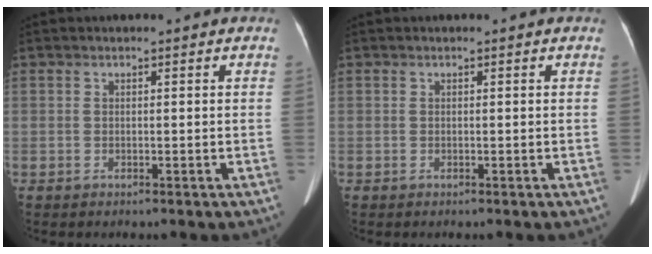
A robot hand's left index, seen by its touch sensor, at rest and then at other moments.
{"total": 0.0}